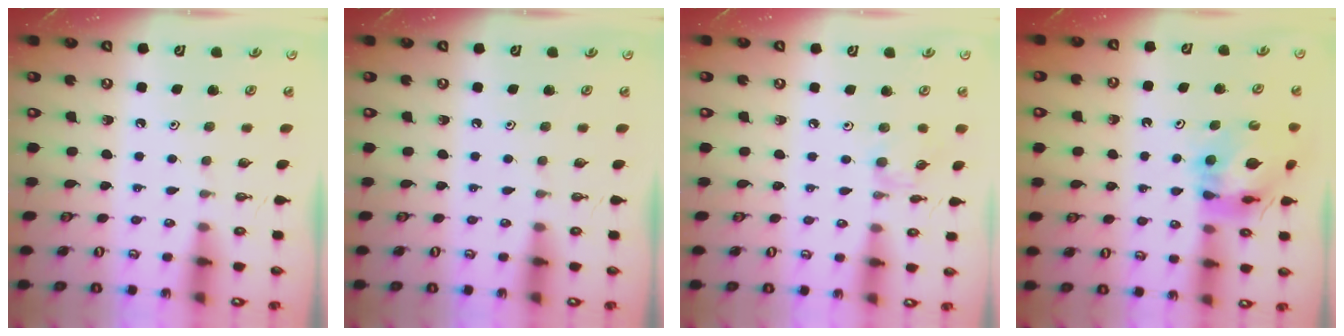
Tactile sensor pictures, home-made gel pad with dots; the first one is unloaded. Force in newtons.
{"total": 0.0}
{"total": 4.6, "press": 4.6, "slide": 0.5}
{"total": 12.6, "press": 12.6, "slide": 1.5}